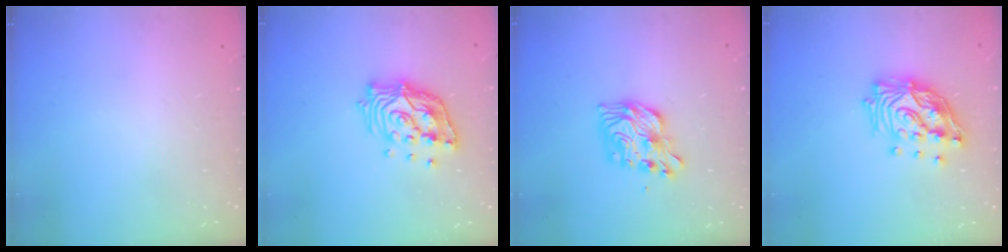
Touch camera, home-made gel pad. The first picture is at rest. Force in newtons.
{"total": 14.8, "press": 14.7, "slide": 1.9}
{"total": 10.5, "press": 10.5, "slide": 1.0}
{"total": 16.8, "press": 16.7, "slide": 1.9}